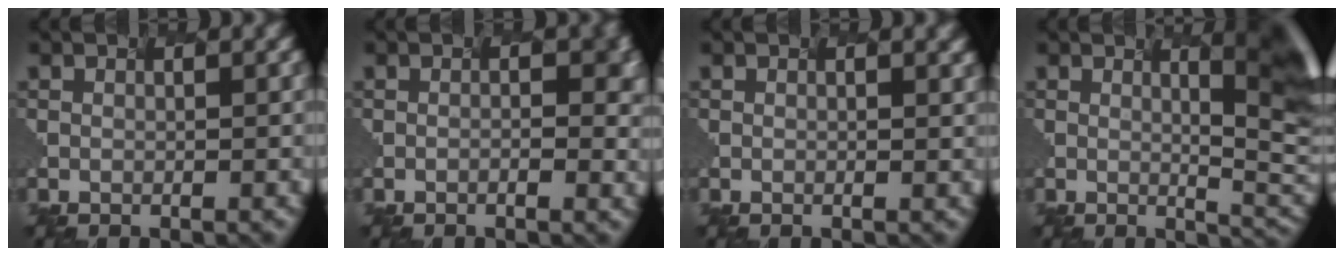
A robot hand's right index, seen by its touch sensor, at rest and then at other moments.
{"total": 1.2, "force": [-0.3, -0.1, 1.1], "torque": [-0.023, 0.000, 0.005]}
{"total": 1.1, "force": [0.6, 0.6, 0.7], "torque": [0.003, 0.010, -0.019]}
{"total": 7.8, "force": [2.2, 1.9, 7.2], "torque": [-0.059, 0.010, 0.034]}